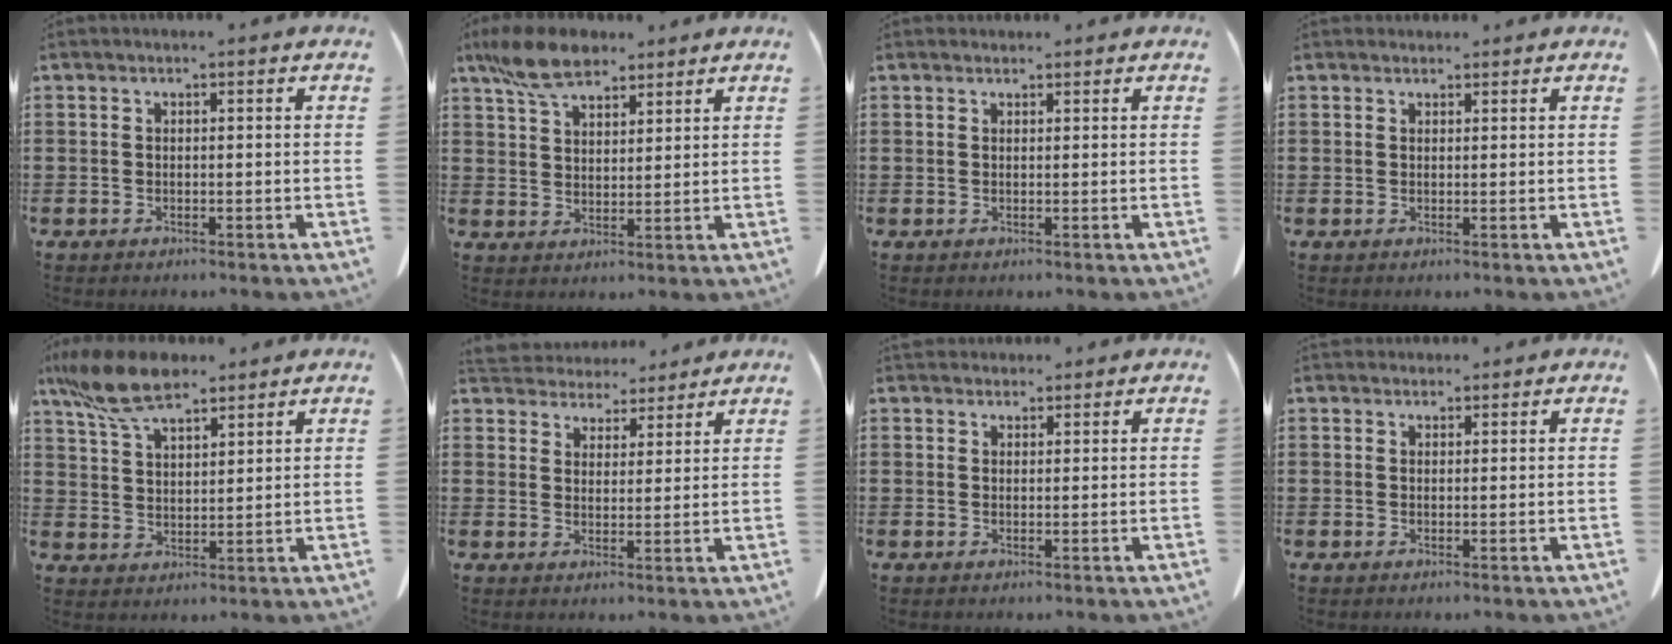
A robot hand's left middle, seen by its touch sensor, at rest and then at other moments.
{"total": 8.2, "force": [6.1, 3.4, 4.3], "torque": [-0.102, -0.003, 0.117]}
{"total": 0.9, "force": [0.9, 0.3, 0.0], "torque": [-0.002, -0.002, 0.019]}
{"total": 1.2, "force": [1.1, 0.4, 0.0], "torque": [-0.004, -0.001, 0.024]}
{"total": 9.5, "force": [7.2, 3.3, 5.3], "torque": [-0.130, -0.011, 0.136]}
{"total": 4.4, "force": [4.2, 1.3, -0.3], "torque": [-0.017, -0.020, 0.077]}
{"total": 2.2, "force": [2.1, 0.7, 0.1], "torque": [-0.008, -0.001, 0.042]}
{"total": 1.7, "force": [1.6, 0.6, 0.1], "torque": [-0.007, 0.000, 0.033]}